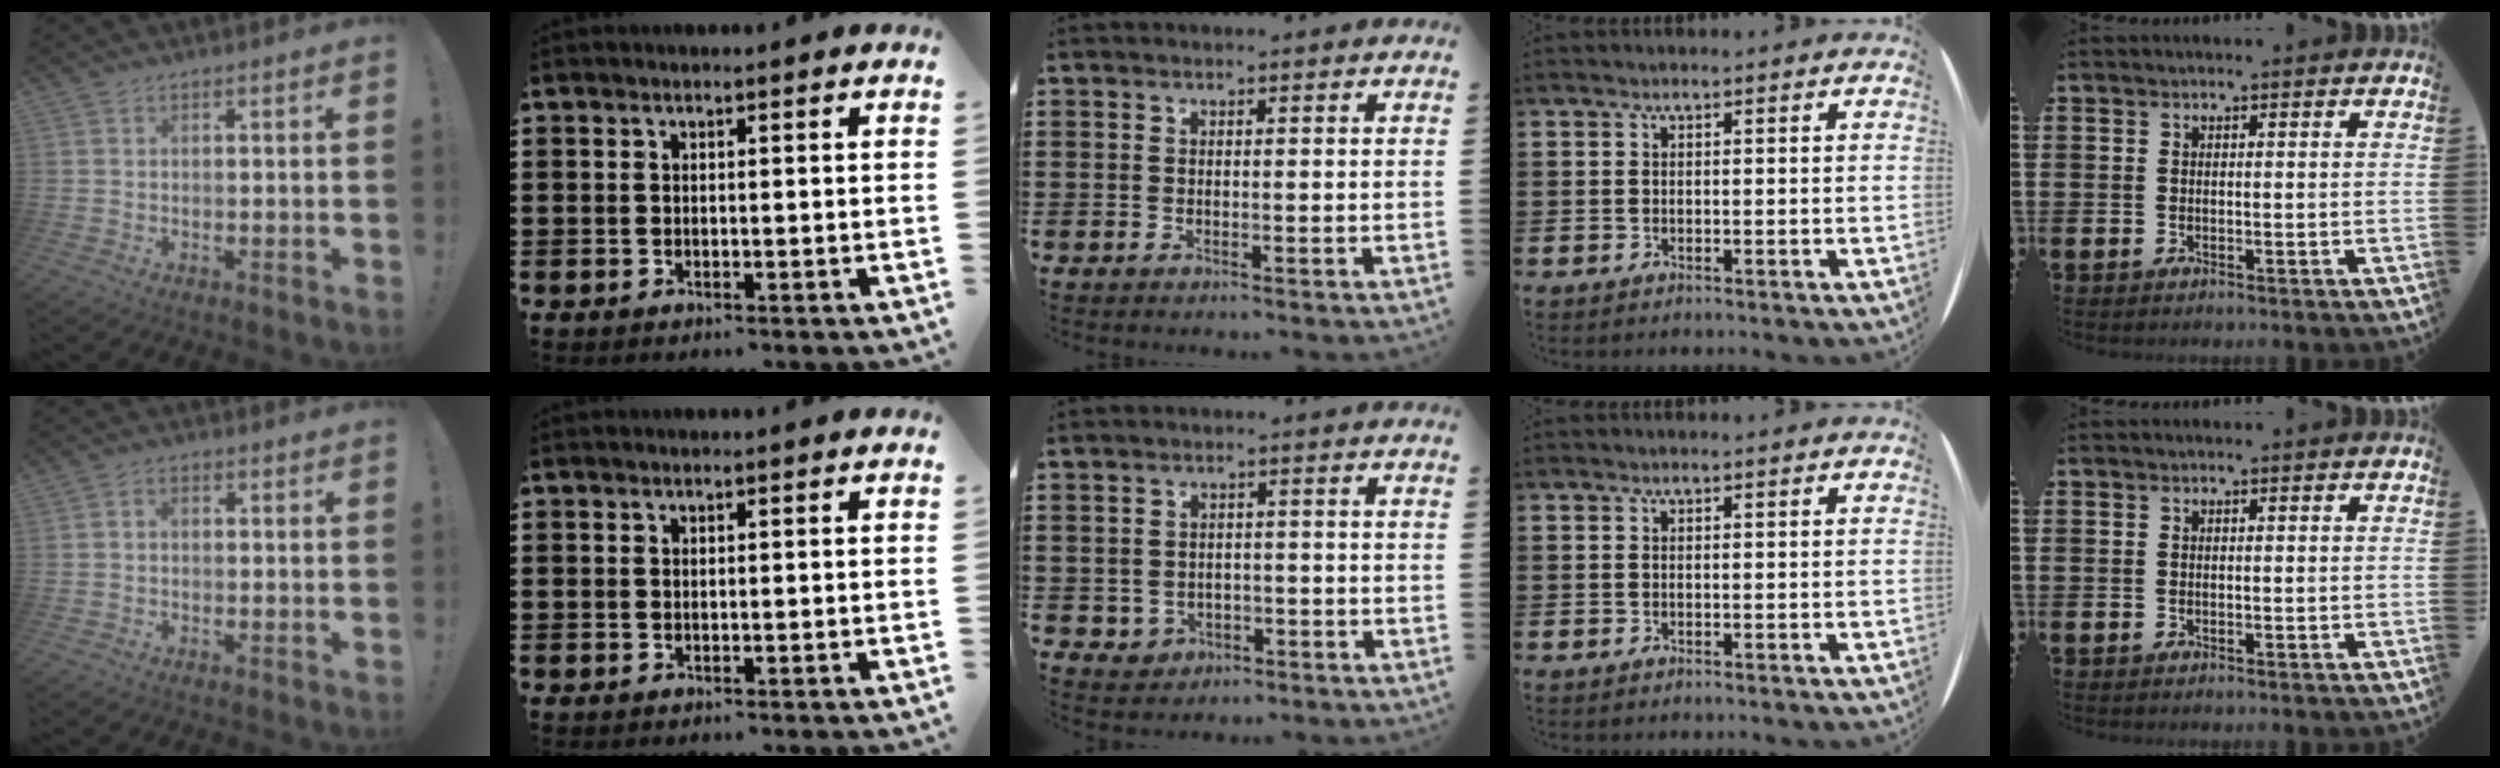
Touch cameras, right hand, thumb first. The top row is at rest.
{"thumb": {"total": 1.9, "force": [-1.0, 1.2, 1.1], "torque": [-0.019, 0.008, -0.017]}, "middle": {"total": 1.8, "force": [-0.8, 1.6, 0.3], "torque": [-0.014, 0.001, -0.021]}}